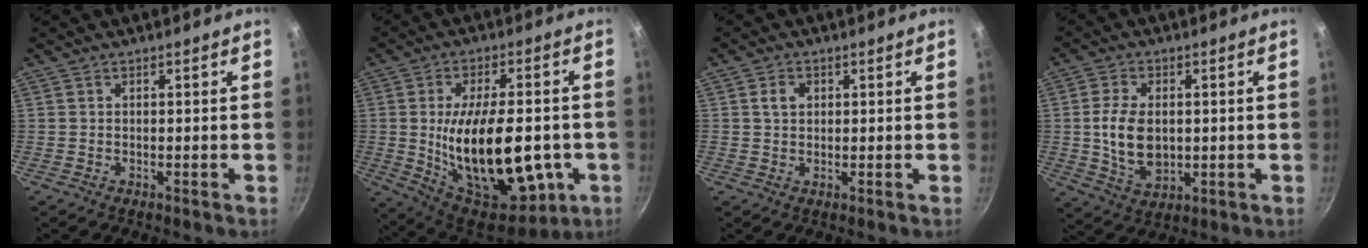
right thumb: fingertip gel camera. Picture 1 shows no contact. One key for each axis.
{"total": 25.8, "fx": -3.7, "fy": 12.6, "fz": 22.2, "tx": -0.336, "ty": -0.004, "tz": -0.035}
{"total": 2.8, "fx": 0.7, "fy": 2.2, "fz": 1.6, "tx": -0.020, "ty": 0.002, "tz": 0.013}
{"total": 10.0, "fx": 0.3, "fy": 6.5, "fz": 7.7, "tx": -0.134, "ty": -0.006, "tz": 0.014}